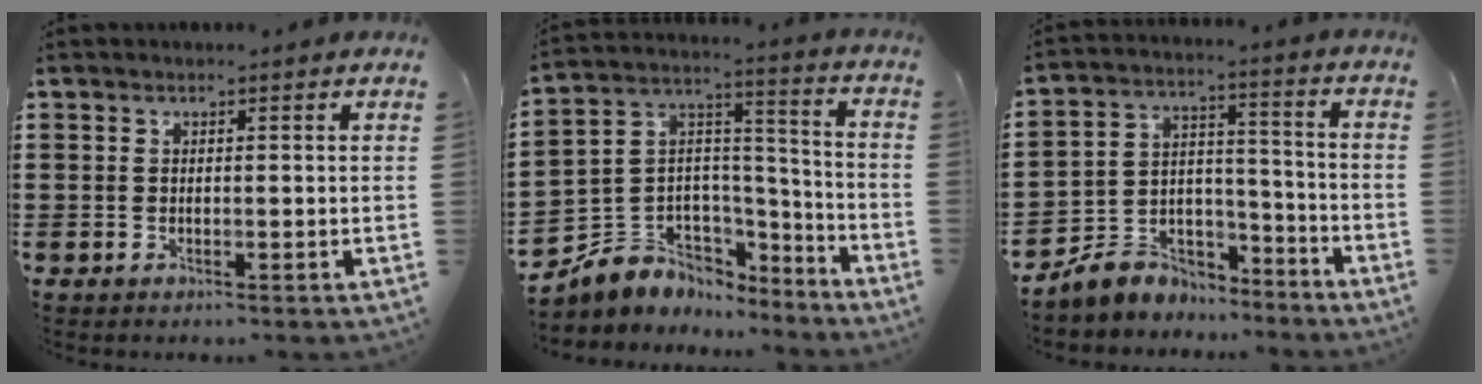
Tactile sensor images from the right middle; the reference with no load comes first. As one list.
[{"total": 6.0, "force": [-3.6, 4.7, -0.7], "torque": [-0.027, -0.017, -0.075]}, {"total": 6.6, "force": [-5.7, 3.2, -0.7], "torque": [-0.004, 0.012, -0.115]}]